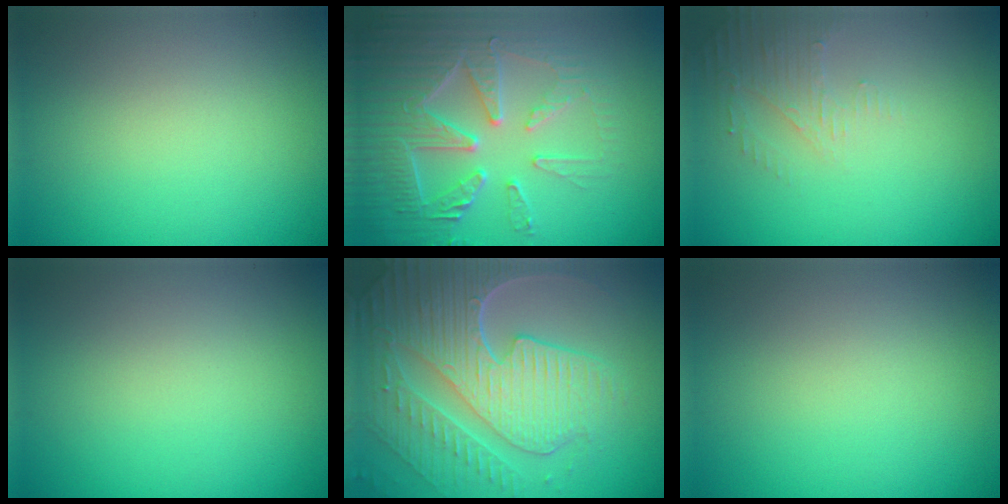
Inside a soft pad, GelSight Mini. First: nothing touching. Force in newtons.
{"total": 6.2, "press": 5.4, "slide": 3.1}
{"total": 2.2, "press": 2.1, "slide": 0.5}
{"total": 0.0}
{"total": 9.9, "press": 6.6, "slide": 7.4}
{"total": 0.0}